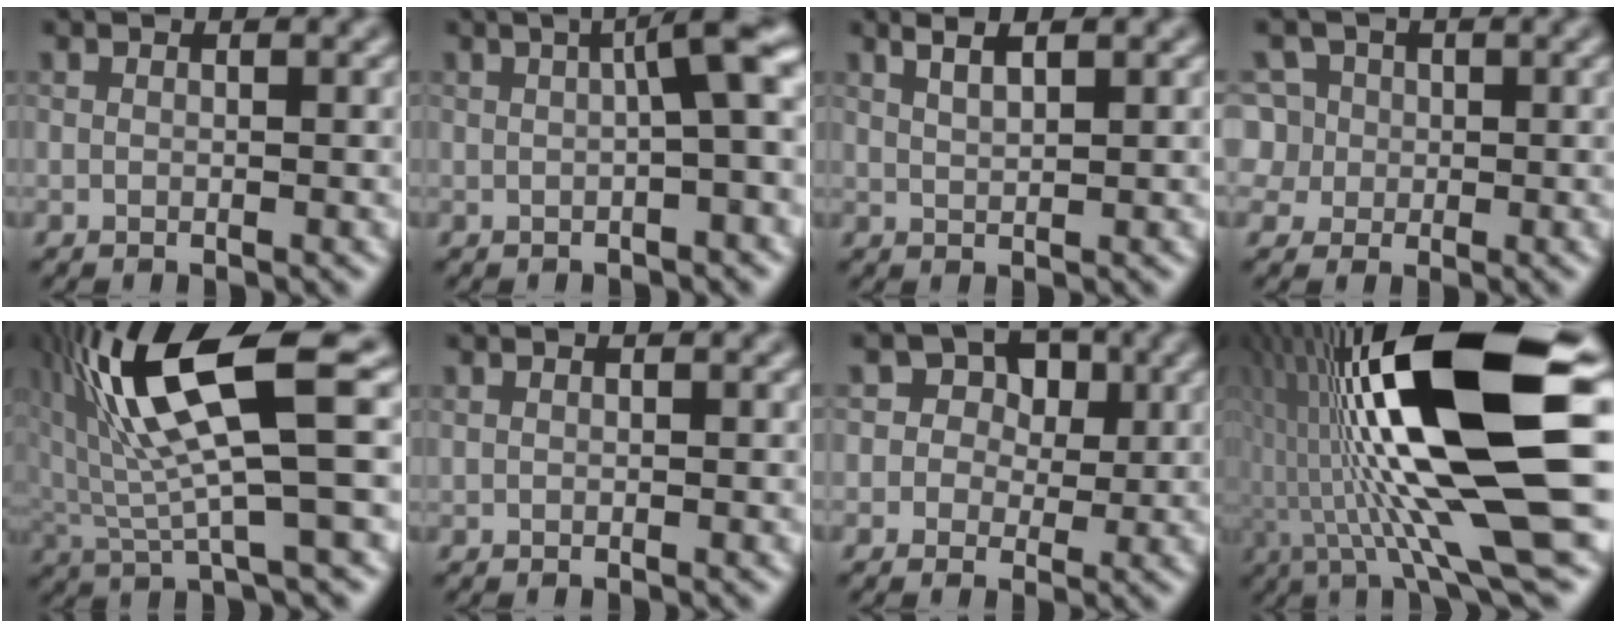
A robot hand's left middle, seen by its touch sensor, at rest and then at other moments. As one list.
[{"total": 4.7, "force": [0.6, 0.7, 4.6], "torque": [-0.059, 0.020, 0.012]}, {"total": 2.0, "force": [1.3, 0.6, 1.4], "torque": [-0.006, 0.011, 0.015]}, {"total": 4.7, "force": [1.5, 4.3, 1.3], "torque": [-0.028, 0.021, 0.020]}, {"total": 10.6, "force": [2.6, 2.2, 10.1], "torque": [-0.192, 0.016, 0.060]}, {"total": 0.0}, {"total": 4.9, "force": [2.0, 4.0, 2.0], "torque": [-0.028, 0.010, 0.025]}, {"total": 16.2, "force": [0.4, 3.2, 15.8], "torque": [-0.273, 0.022, 0.009]}]